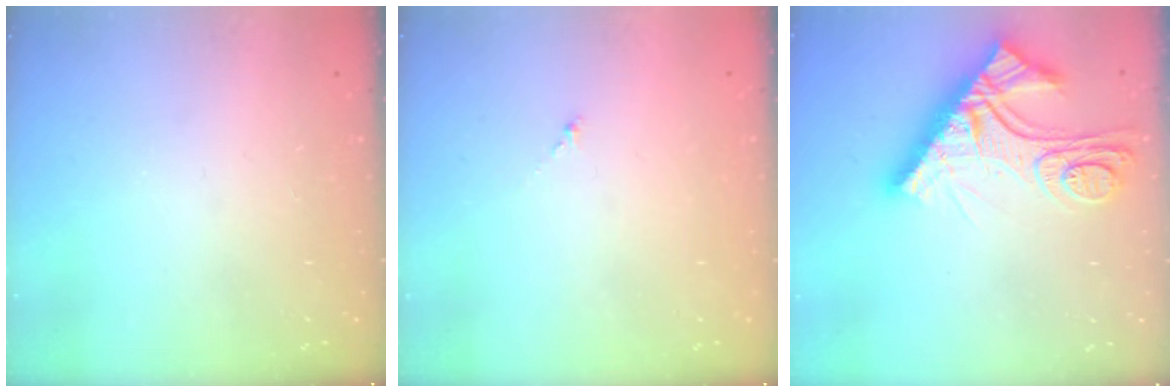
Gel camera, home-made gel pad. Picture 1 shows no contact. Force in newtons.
{"total": 0.0}
{"total": 15.8, "press": 15.8, "slide": 0.6}